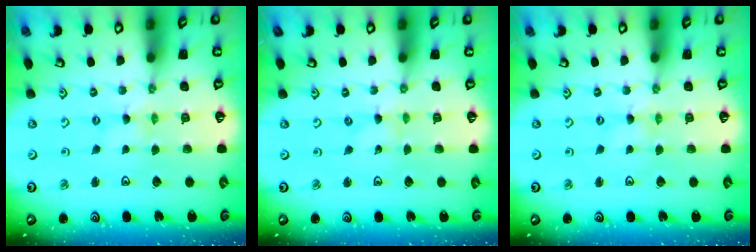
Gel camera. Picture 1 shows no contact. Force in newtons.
{"total": 0.0}
{"total": 0.0}